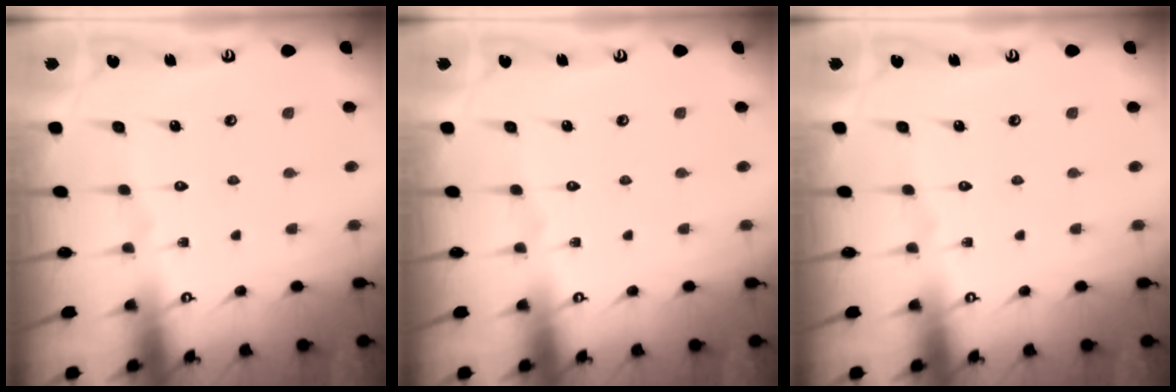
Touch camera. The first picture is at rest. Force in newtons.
{"total": 0.0}
{"total": 0.0}